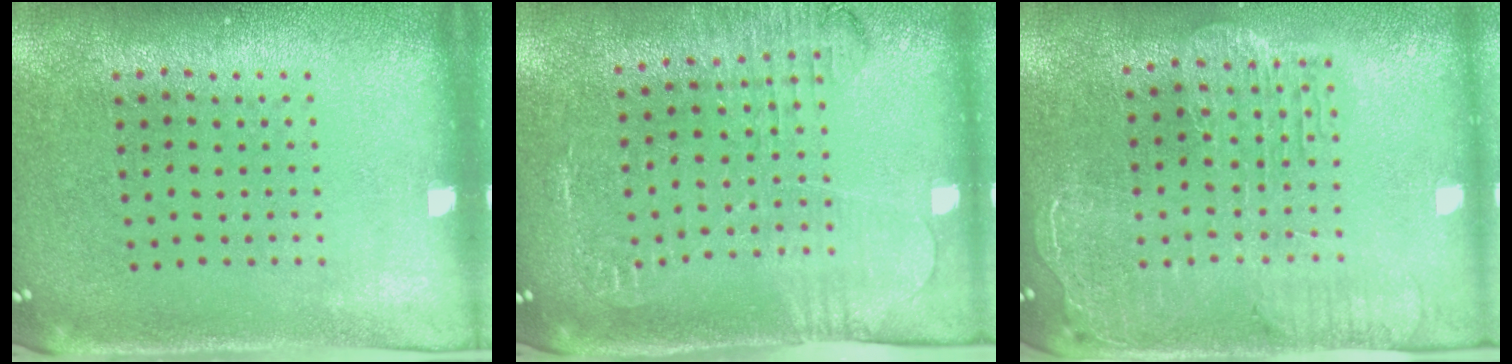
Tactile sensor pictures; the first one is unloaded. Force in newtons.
{"total": 1.9, "press": 1.9, "slide": 0.1}
{"total": 2.5, "press": 2.1, "slide": 1.3}